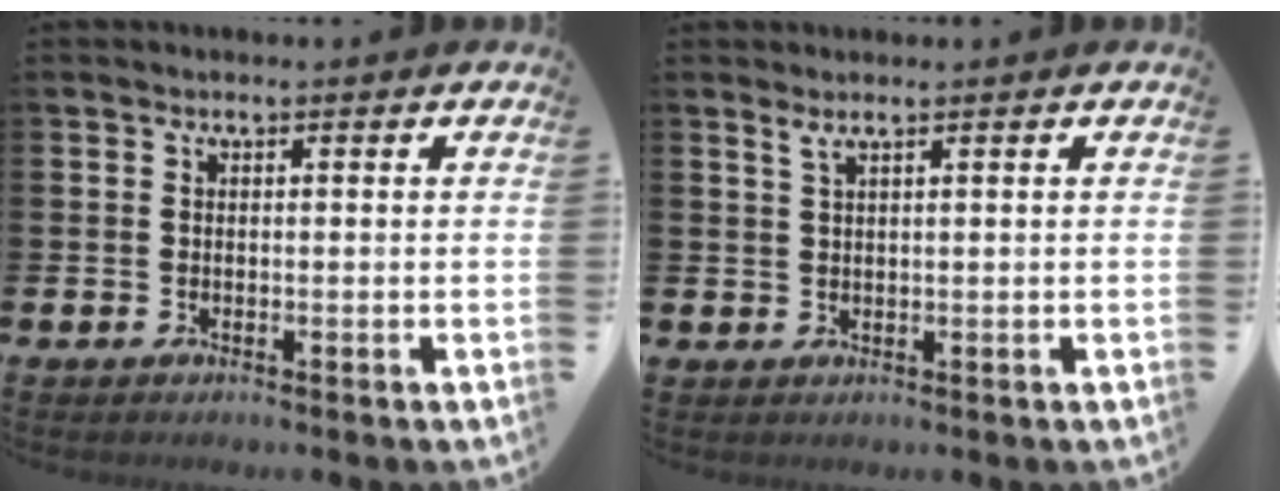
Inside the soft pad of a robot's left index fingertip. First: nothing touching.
{"total": 1.2, "force": [1.0, 0.0, 0.7], "torque": [-0.005, -0.002, 0.016]}